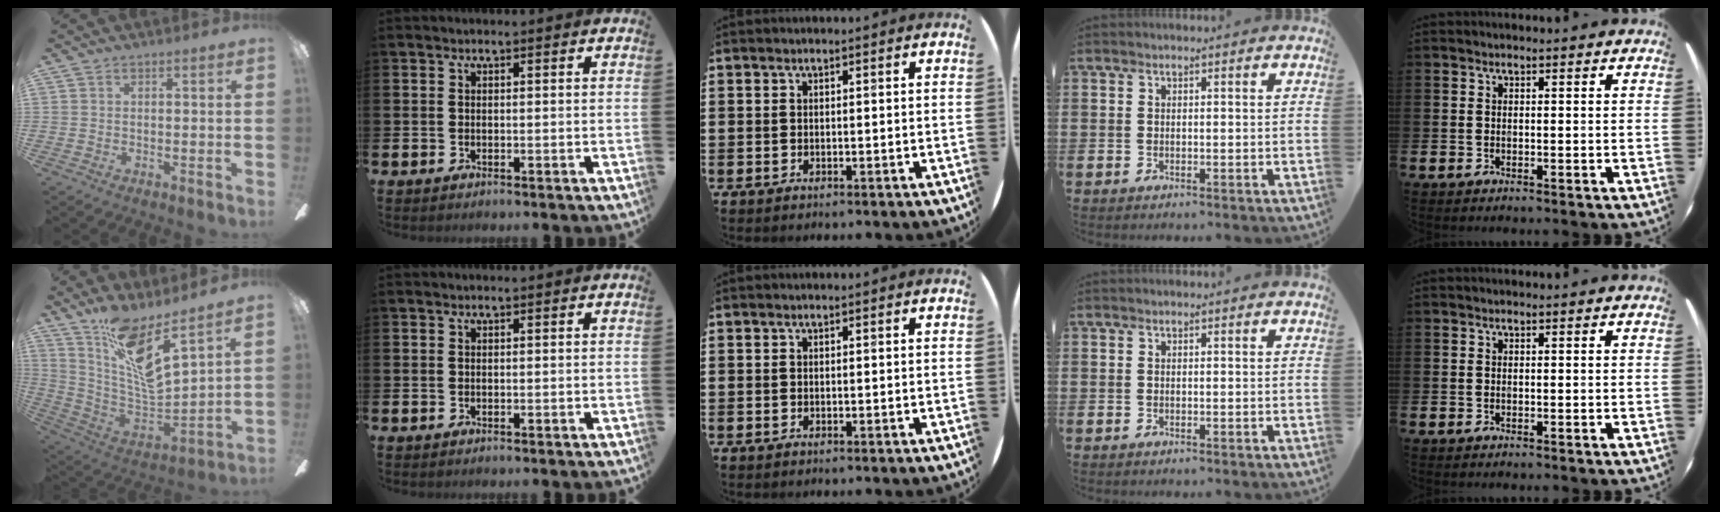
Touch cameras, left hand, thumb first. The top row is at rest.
{"thumb": {"total": 15.0, "force": [10.2, 3.7, 10.4], "torque": [-0.208, -0.082, 0.174]}}